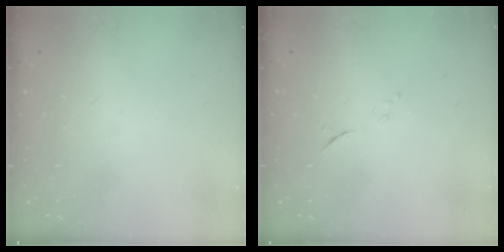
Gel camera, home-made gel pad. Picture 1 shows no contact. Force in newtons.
{"total": 5.5, "press": 5.4, "slide": 1.1}